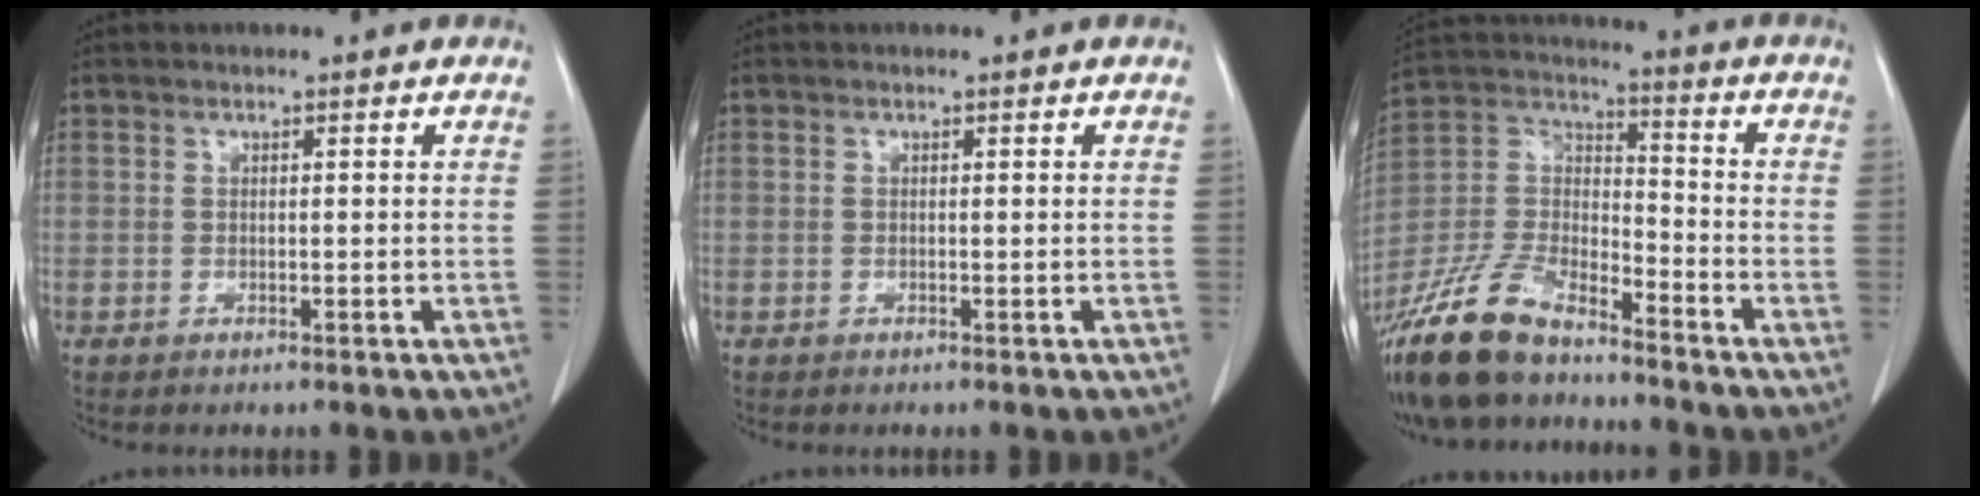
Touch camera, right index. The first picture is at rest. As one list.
[{"total": 0.0}, {"total": 14.4, "force": [-11.8, 4.5, 6.9], "torque": [-0.146, 0.004, -0.230]}]